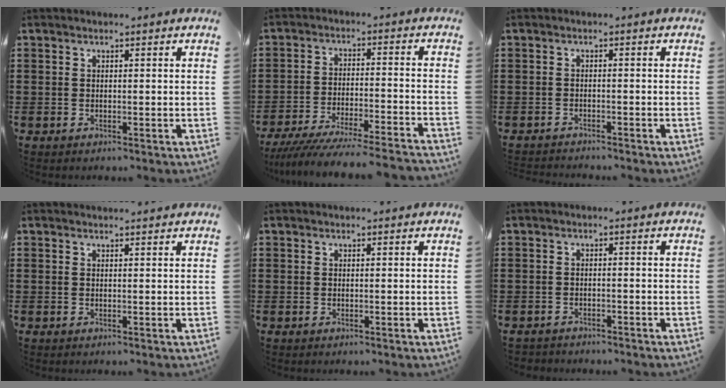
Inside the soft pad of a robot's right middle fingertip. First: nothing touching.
{"total": 6.8, "force": [-6.4, -0.1, 2.2], "torque": [-0.048, -0.011, -0.127]}
{"total": 1.3, "force": [-1.3, 0.1, 0.0], "torque": [-0.005, 0.002, -0.026]}
{"total": 0.6, "force": [0.6, 0.0, 0.1], "torque": [0.004, -0.006, 0.009]}
{"total": 0.0}
{"total": 1.5, "force": [-1.4, 0.3, -0.1], "torque": [-0.003, 0.001, -0.032]}